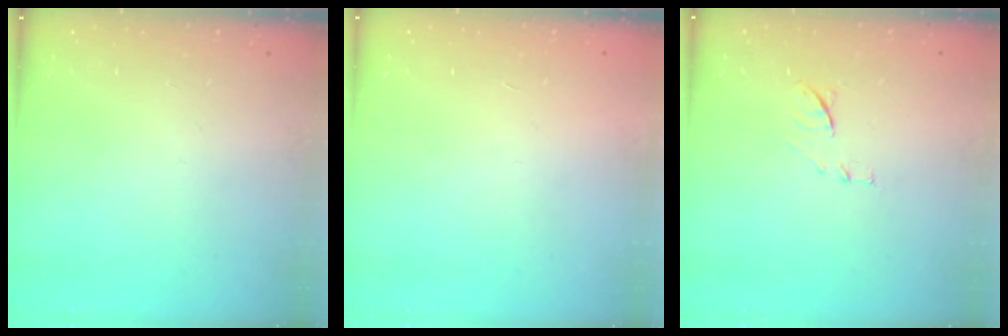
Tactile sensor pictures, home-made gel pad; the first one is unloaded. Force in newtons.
{"total": 1.7, "press": 1.7, "slide": 0.1}
{"total": 7.9, "press": 7.9, "slide": 0.7}